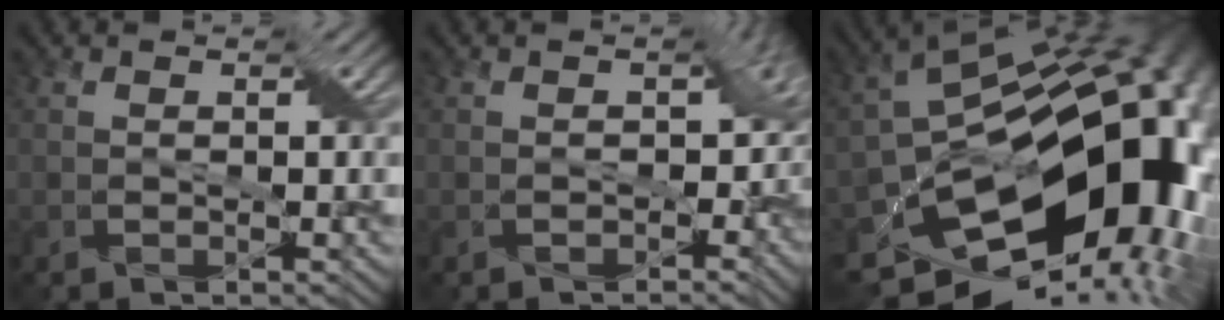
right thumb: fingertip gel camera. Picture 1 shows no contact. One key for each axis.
{"total": 6.8, "fx": -1.0, "fy": 5.3, "fz": 4.1, "tx": -0.020, "ty": -0.011, "tz": -0.011}
{"total": 19.0, "fx": -5.5, "fy": 12.4, "fz": 13.3, "tx": -0.181, "ty": -0.030, "tz": -0.059}